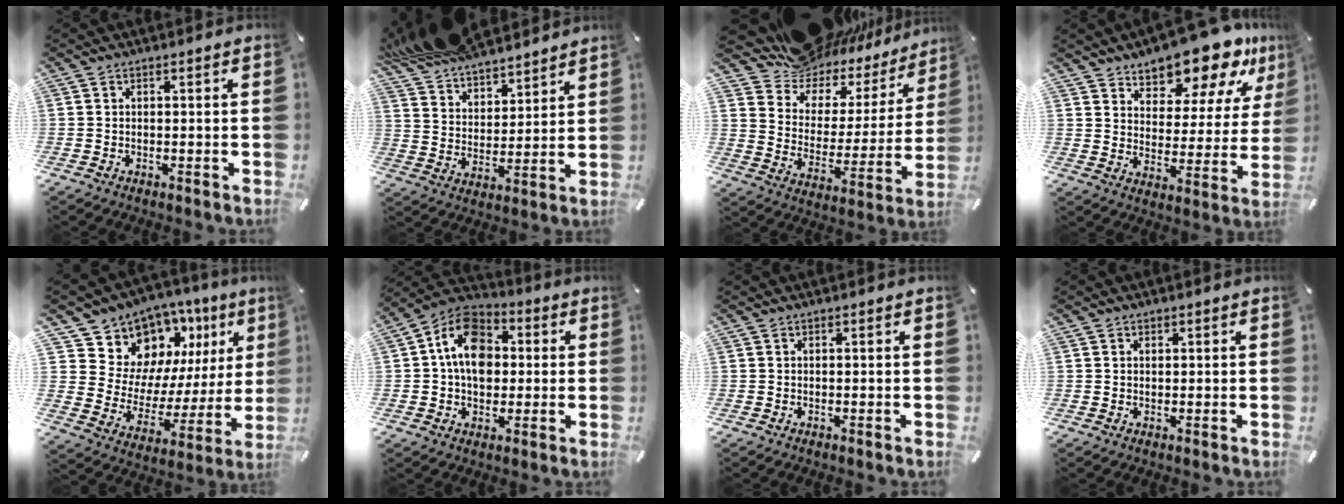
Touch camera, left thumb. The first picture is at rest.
{"total": 11.8, "force": [10.8, 4.3, 2.1], "torque": [-0.083, -0.075, 0.206]}
{"total": 11.3, "force": [9.9, 5.4, -0.2], "torque": [-0.012, -0.115, 0.167]}
{"total": 14.8, "force": [12.8, 5.7, 4.8], "torque": [-0.075, -0.110, 0.219]}
{"total": 12.6, "force": [9.1, 8.4, 2.3], "torque": [-0.038, -0.105, 0.164]}
{"total": 12.6, "force": [0.5, 9.9, 7.8], "torque": [-0.133, 0.013, 0.007]}
{"total": 0.0}
{"total": 0.8, "force": [0.4, 0.7, 0.1], "torque": [0.006, -0.002, 0.005]}